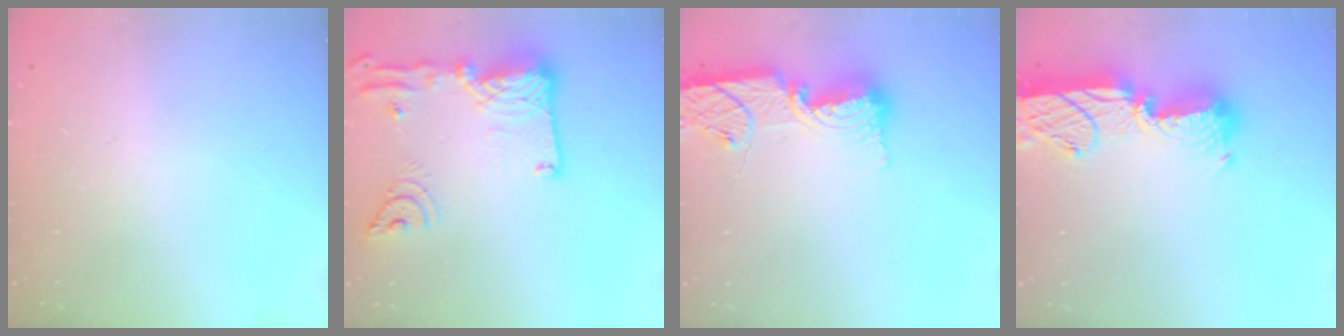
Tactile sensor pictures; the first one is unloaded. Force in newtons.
{"total": 20.1, "press": 19.9, "slide": 2.3}
{"total": 14.0, "press": 14.0, "slide": 1.1}
{"total": 17.8, "press": 17.8, "slide": 1.2}